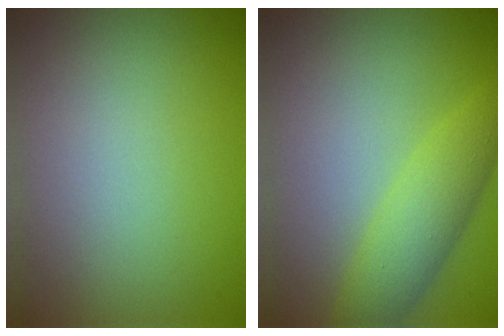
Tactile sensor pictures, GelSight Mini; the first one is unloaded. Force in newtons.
{"total": 4.0, "press": 4.0, "slide": 0.2}